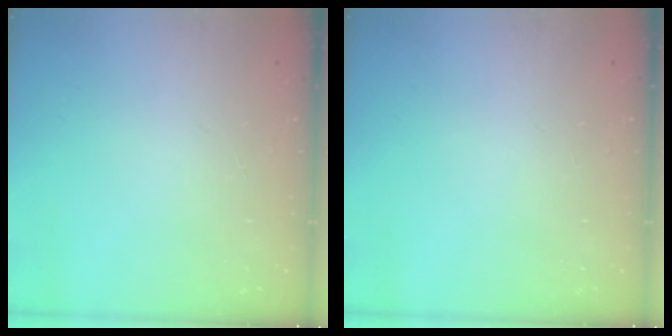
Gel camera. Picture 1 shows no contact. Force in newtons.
{"total": 0.0}